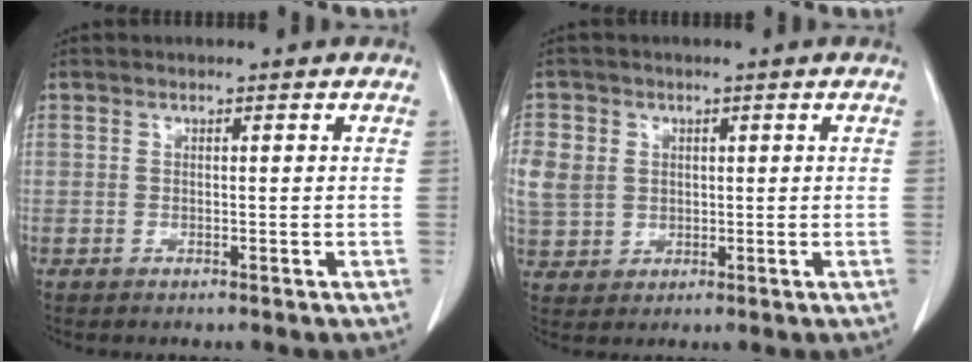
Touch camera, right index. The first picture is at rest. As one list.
[{"total": 3.6, "force": [0.1, 2.9, 2.1], "torque": [-0.067, 0.015, 0.004]}]